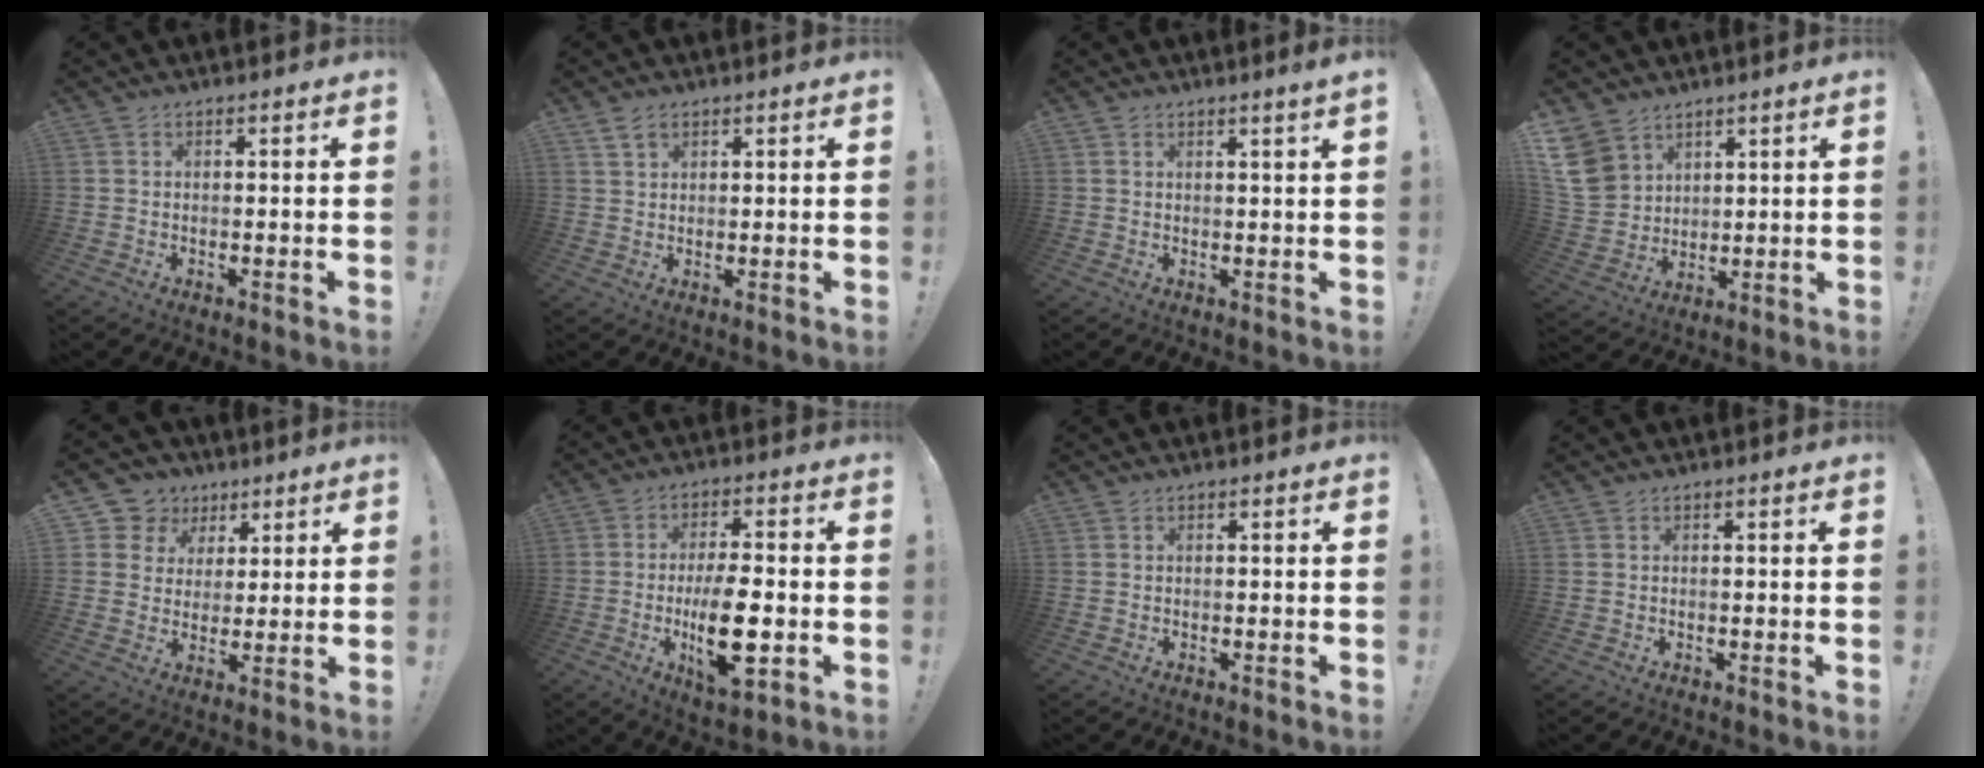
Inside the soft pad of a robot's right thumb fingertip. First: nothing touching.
{"total": 3.1, "force": [2.2, 1.6, 1.6], "torque": [-0.026, -0.007, 0.040]}
{"total": 1.8, "force": [1.2, -0.5, 1.2], "torque": [-0.017, -0.006, 0.018]}
{"total": 11.5, "force": [6.4, 8.6, 4.2], "torque": [-0.077, -0.042, 0.132]}
{"total": 8.6, "force": [3.3, 7.8, 1.7], "torque": [-0.034, -0.016, 0.071]}
{"total": 13.7, "force": [-3.3, 5.6, 12.0], "torque": [-0.213, 0.006, -0.054]}
{"total": 0.0}
{"total": 0.0}